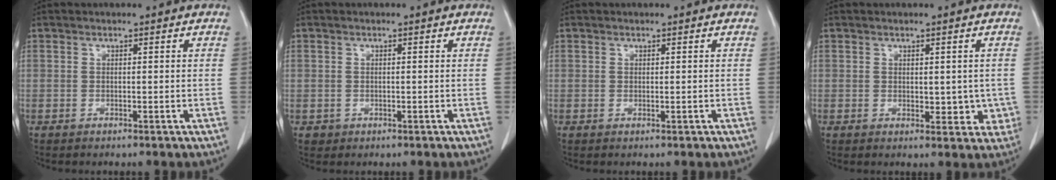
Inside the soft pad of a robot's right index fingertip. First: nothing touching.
{"total": 1.3, "force": [-0.1, 1.3, 0.1], "torque": [0.002, 0.004, 0.000]}
{"total": 0.0}
{"total": 3.9, "force": [-0.1, 2.4, 3.1], "torque": [-0.023, -0.004, 0.004]}